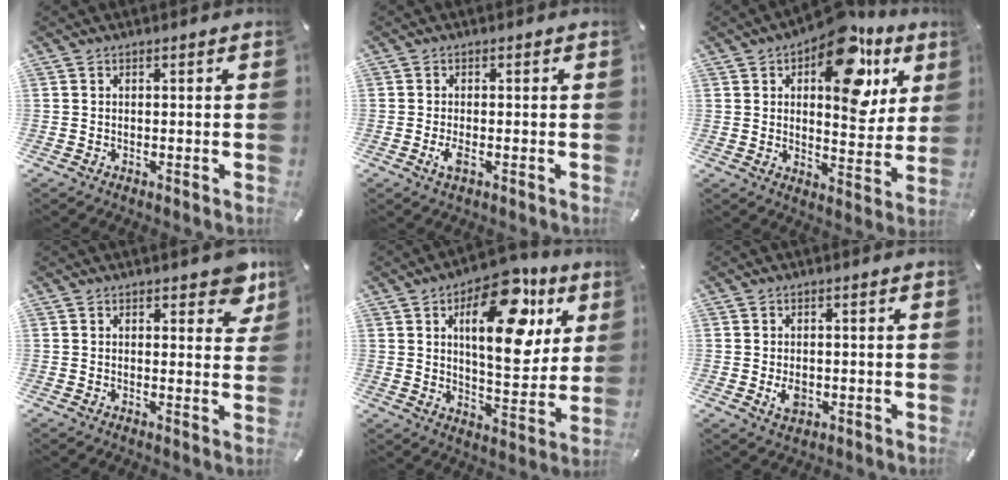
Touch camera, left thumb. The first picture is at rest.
{"total": 2.5, "force": [-0.7, 0.9, 2.2], "torque": [-0.052, -0.004, -0.017]}
{"total": 19.7, "force": [9.6, 10.3, 13.8], "torque": [-0.179, -0.054, 0.156]}
{"total": 5.7, "force": [3.6, 3.0, 3.2], "torque": [-0.024, -0.020, 0.058]}
{"total": 20.7, "force": [8.8, 10.0, 15.8], "torque": [-0.208, -0.040, 0.138]}
{"total": 3.5, "force": [-0.6, 2.6, 2.3], "torque": [-0.039, -0.002, -0.011]}